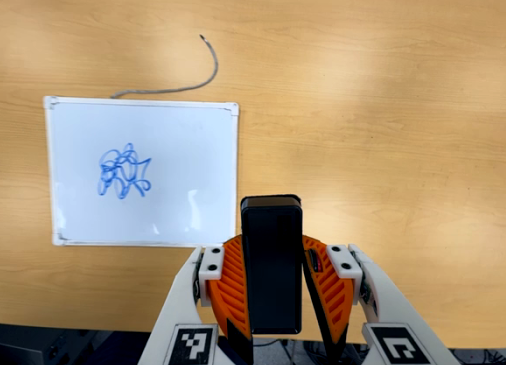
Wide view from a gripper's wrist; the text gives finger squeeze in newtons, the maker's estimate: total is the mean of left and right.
{"total": 7.1, "left": 6.3, "right": 8.0}